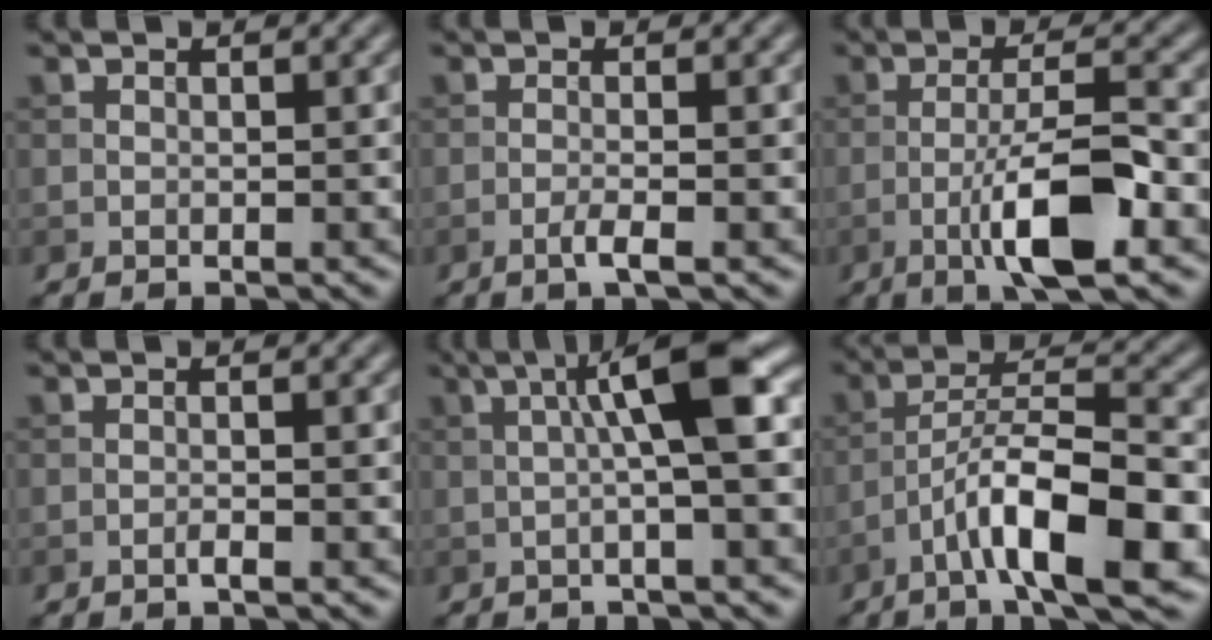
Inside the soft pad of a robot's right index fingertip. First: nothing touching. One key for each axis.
{"total": 2.1, "fx": -0.9, "fy": 0.4, "fz": 1.8, "tx": -0.029, "ty": 0.005, "tz": -0.022}
{"total": 7.6, "fx": -2.7, "fy": 1.7, "fz": 6.9, "tx": -0.119, "ty": 0.009, "tz": -0.052}
{"total": 1.0, "fx": -0.5, "fy": 0.1, "fz": 0.9, "tx": -0.014, "ty": 0.002, "tz": -0.011}
{"total": 7.3, "fx": 1.2, "fy": 1.1, "fz": 7.1, "tx": -0.107, "ty": 0.016, "tz": 0.014}
{"total": 9.7, "fx": -4.5, "fy": 2.5, "fz": 8.2, "tx": -0.133, "ty": 0.018, "tz": -0.077}